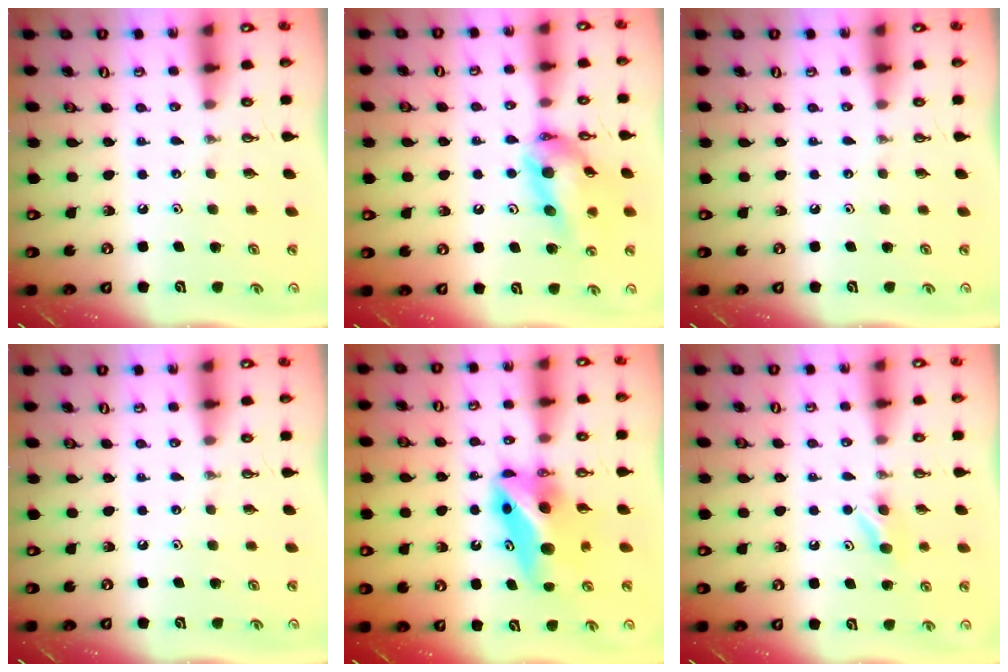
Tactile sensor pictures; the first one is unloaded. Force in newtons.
{"total": 13.9, "press": 13.8, "slide": 1.2}
{"total": 0.0}
{"total": 0.0}
{"total": 9.4, "press": 9.2, "slide": 1.7}
{"total": 4.0, "press": 3.9, "slide": 0.6}